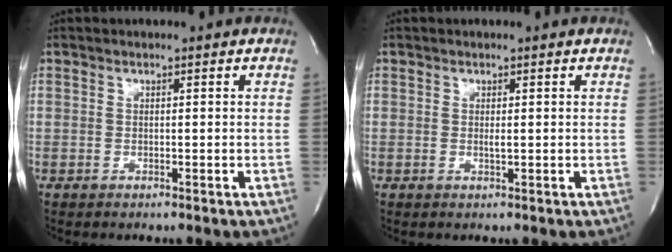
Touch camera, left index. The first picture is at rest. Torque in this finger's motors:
{"motor_torque": [0.36, -0.03, -0.01, 0.00]}